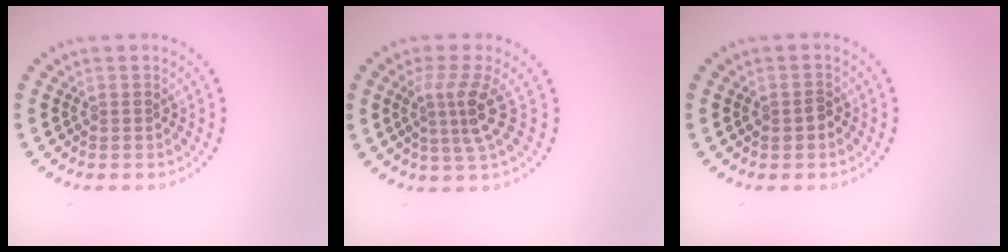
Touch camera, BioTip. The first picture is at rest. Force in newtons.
{"total": 3.3, "press": 2.3, "slide": 2.3}
{"total": 1.2, "press": 1.2, "slide": 0.2}